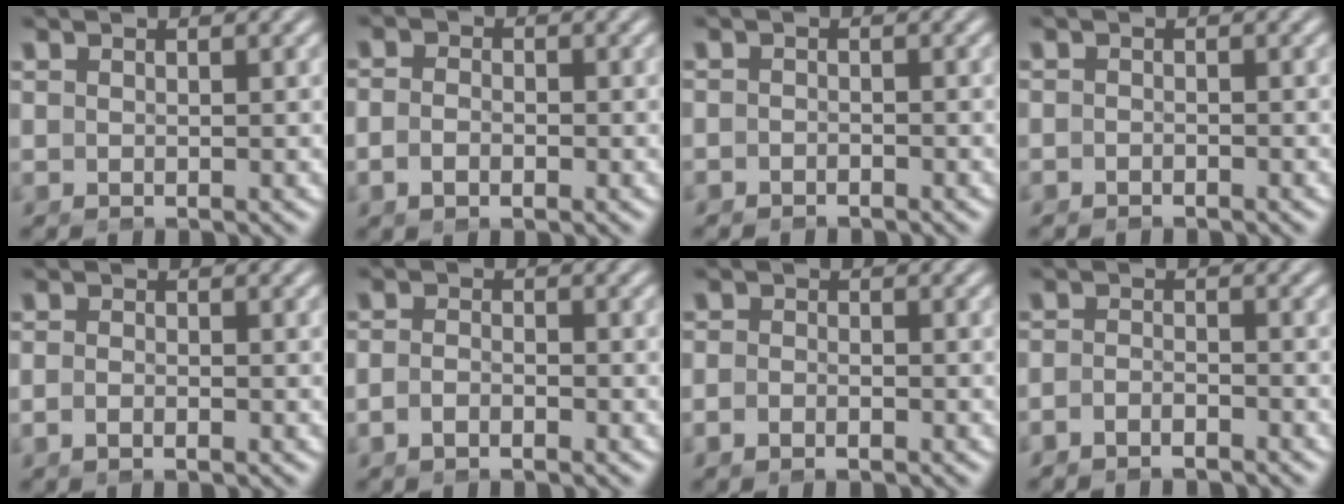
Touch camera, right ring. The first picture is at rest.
{"total": 1.8, "force": [-1.0, 0.9, 1.1], "torque": [-0.026, -0.009, -0.016]}
{"total": 1.4, "force": [-1.4, 0.2, -0.3], "torque": [-0.002, -0.014, -0.018]}
{"total": 1.1, "force": [-1.0, 0.0, -0.2], "torque": [-0.003, -0.011, -0.014]}
{"total": 1.3, "force": [-1.0, 0.3, 0.9], "torque": [-0.020, -0.005, -0.017]}
{"total": 1.7, "force": [-1.4, 0.7, 0.9], "torque": [-0.021, -0.009, -0.024]}
{"total": 1.8, "force": [-1.4, 0.9, 0.7], "torque": [-0.019, -0.007, -0.026]}
{"total": 2.5, "force": [-2.4, 0.6, 0.6], "torque": [-0.014, -0.012, -0.037]}